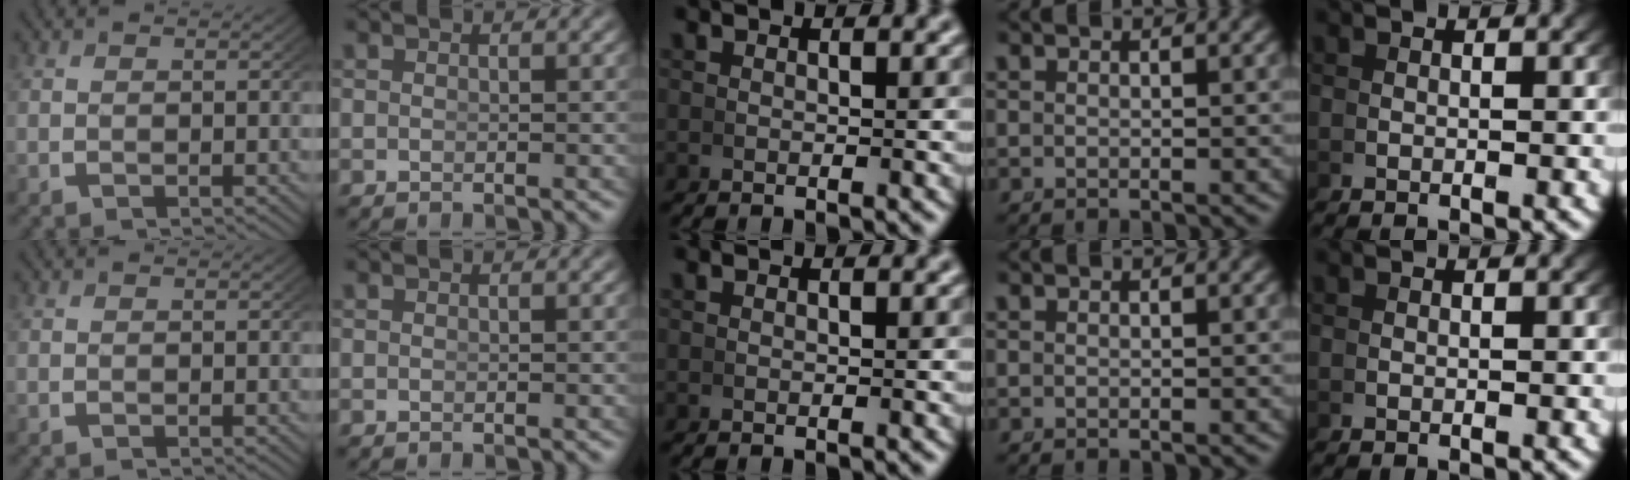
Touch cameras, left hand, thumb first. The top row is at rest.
{}